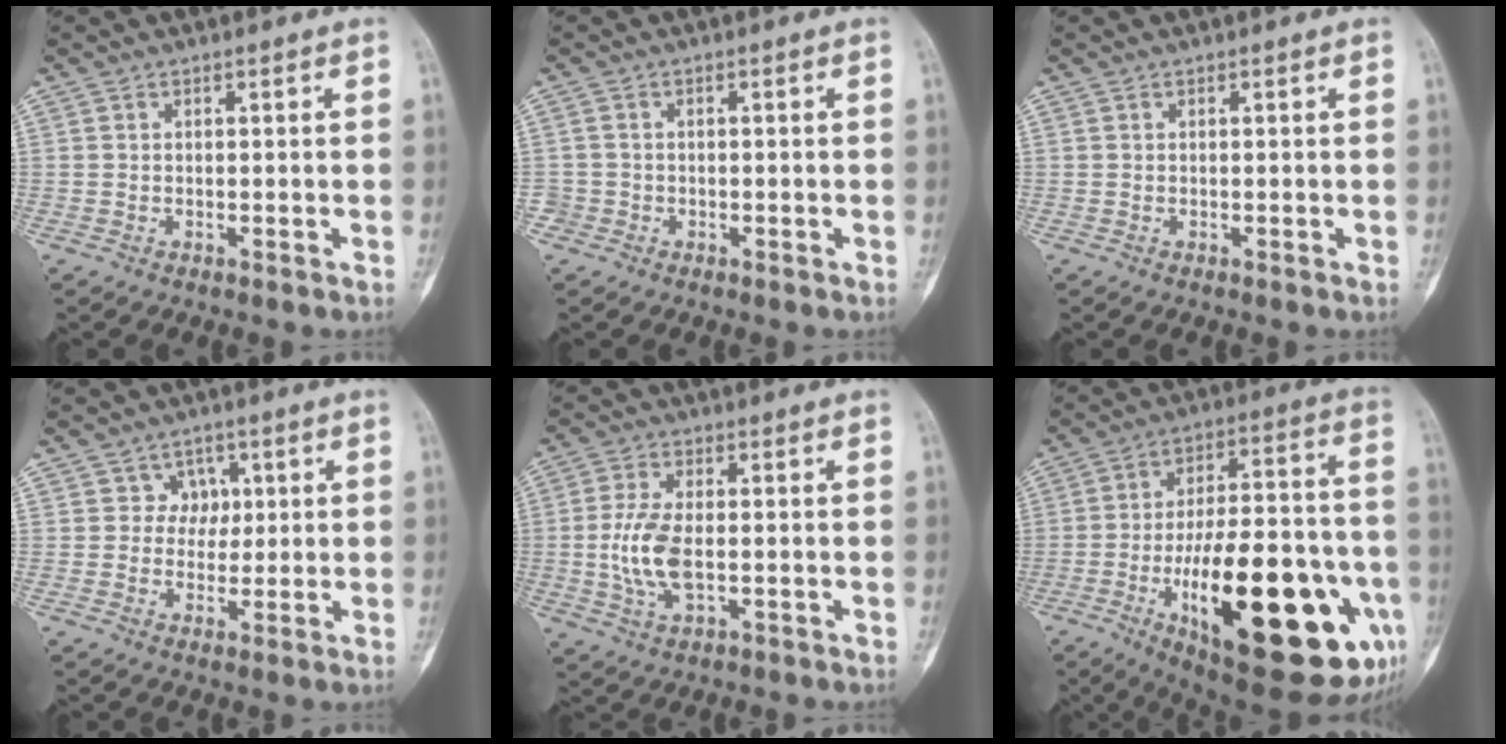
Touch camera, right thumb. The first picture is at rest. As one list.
[{"total": 2.1, "force": [-1.0, 1.8, -0.1], "torque": [0.012, 0.009, -0.026]}, {"total": 0.0}, {"total": 4.2, "force": [1.1, 4.0, 1.1], "torque": [0.020, 0.004, 0.009]}, {"total": 8.7, "force": [-1.0, 4.3, 7.5], "torque": [-0.162, 0.002, -0.019]}, {"total": 34.3, "force": [-11.1, 12.1, 30.1], "torque": [-0.406, 0.023, -0.150]}]